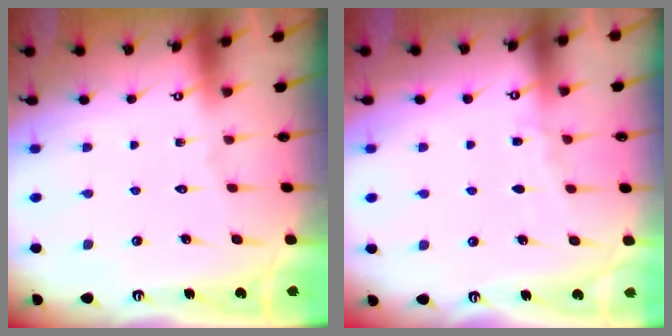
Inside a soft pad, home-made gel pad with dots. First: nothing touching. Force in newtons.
{"total": 3.7, "press": 3.7, "slide": 0.4}